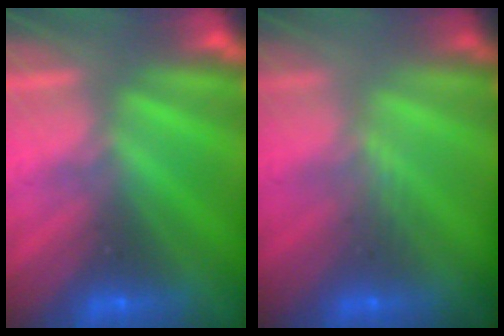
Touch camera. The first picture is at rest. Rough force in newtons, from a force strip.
{"total": 2.7}